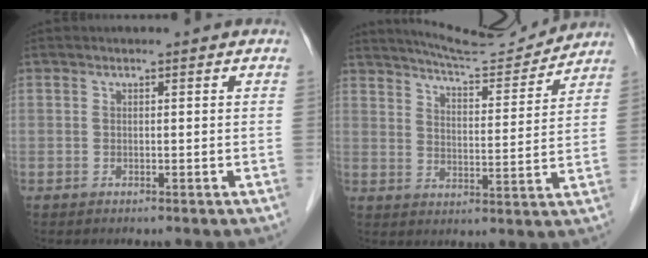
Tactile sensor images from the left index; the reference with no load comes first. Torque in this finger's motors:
{"motor_torque": [0.88, -1.12, 0.24, 0.04]}